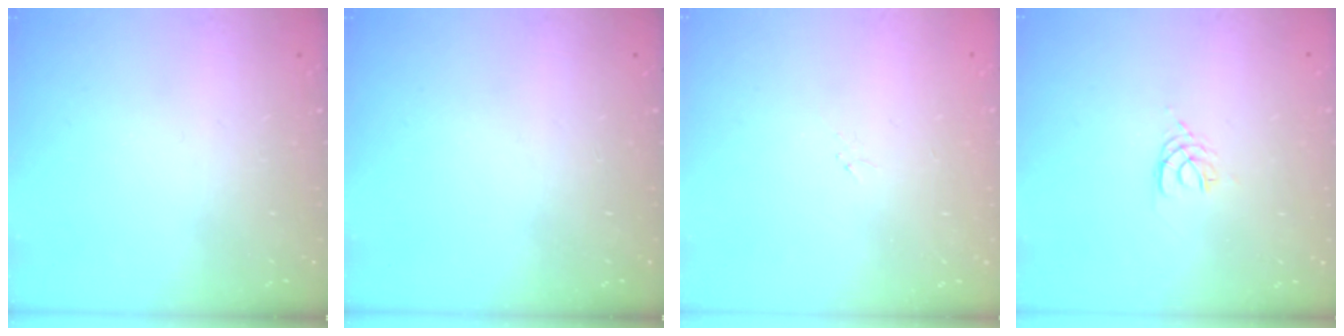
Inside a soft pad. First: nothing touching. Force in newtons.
{"total": 0.0}
{"total": 0.9, "press": 0.8, "slide": 0.4}
{"total": 2.4, "press": 2.3, "slide": 0.4}